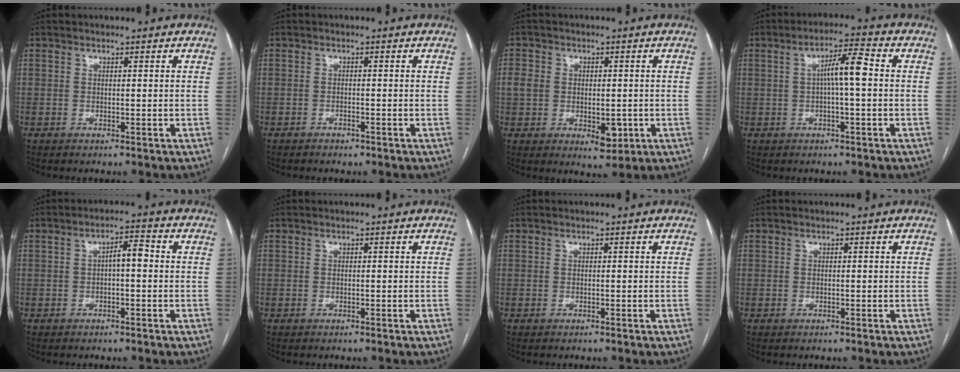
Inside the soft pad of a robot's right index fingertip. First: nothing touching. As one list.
[{"total": 0.9, "force": [-0.8, 0.3, 0.3], "torque": [-0.010, 0.000, -0.011]}, {"total": 7.1, "force": [-1.1, 4.8, 5.2], "torque": [-0.074, 0.005, -0.005]}, {"total": 5.8, "force": [0.2, 0.5, 5.8], "torque": [-0.097, 0.017, 0.003]}, {"total": 3.4, "force": [0.0, 1.0, 3.3], "torque": [-0.052, 0.014, -0.001]}, {"total": 0.0}, {"total": 0.0}, {"total": 0.0}]